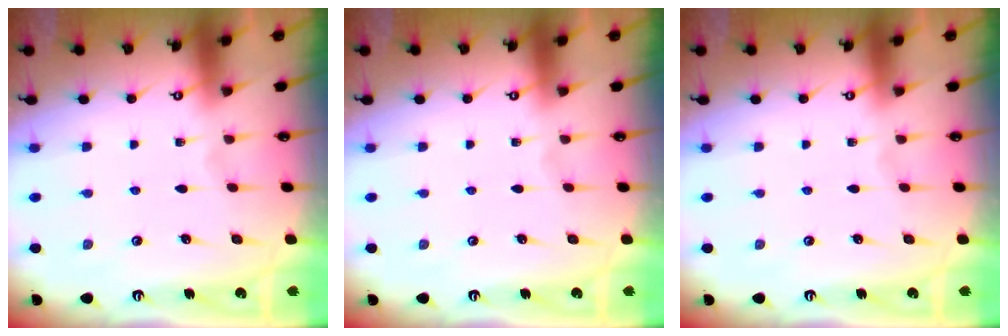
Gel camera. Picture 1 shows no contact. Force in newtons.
{"total": 0.0}
{"total": 0.0}